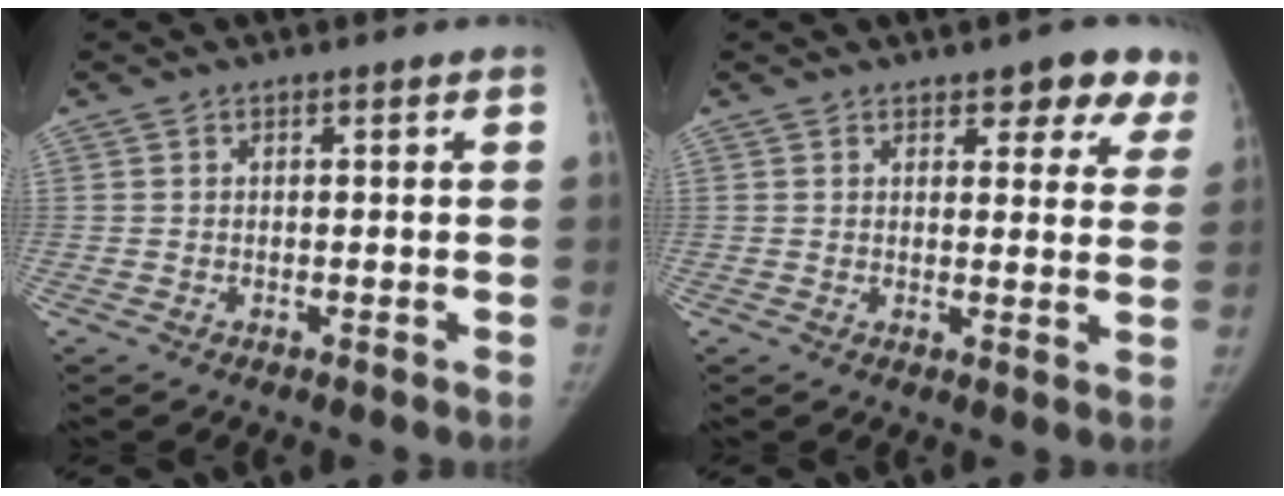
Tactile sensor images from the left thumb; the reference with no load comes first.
{"total": 8.3, "force": [5.7, 3.8, 4.6], "torque": [-0.010, -0.025, 0.060]}